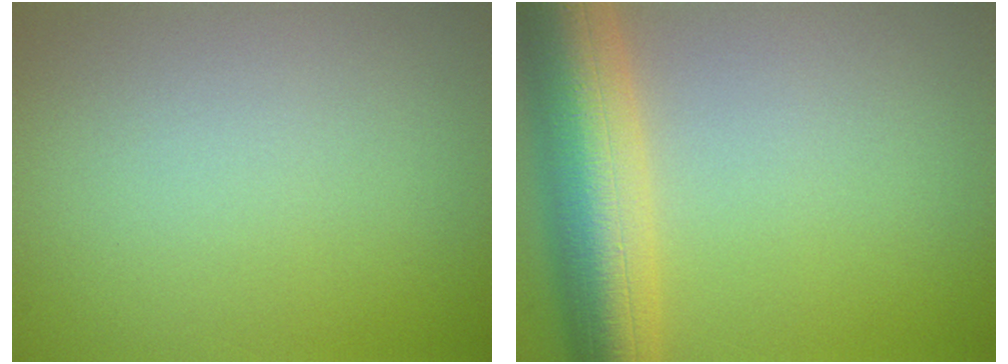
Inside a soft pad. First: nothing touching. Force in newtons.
{"total": 9.1, "press": 9.1, "slide": 0.4}